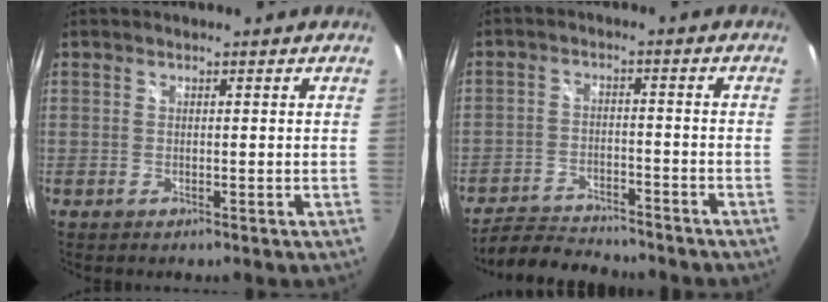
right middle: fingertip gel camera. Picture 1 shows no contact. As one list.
[{"total": 9.3, "force": [-8.7, 2.2, 2.4], "torque": [-0.076, 0.005, -0.141]}]